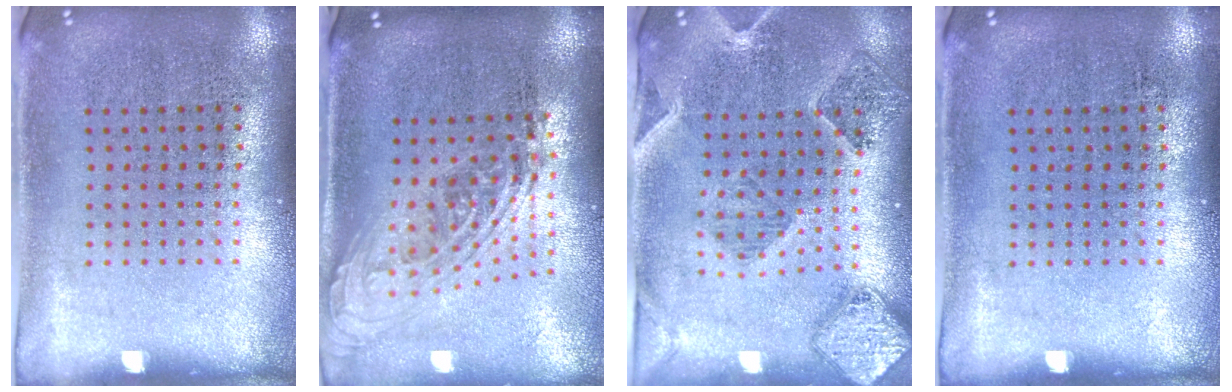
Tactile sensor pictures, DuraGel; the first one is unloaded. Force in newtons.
{"total": 2.1, "press": 1.5, "slide": 1.5}
{"total": 1.5, "press": 1.5, "slide": 0.3}
{"total": 0.0}